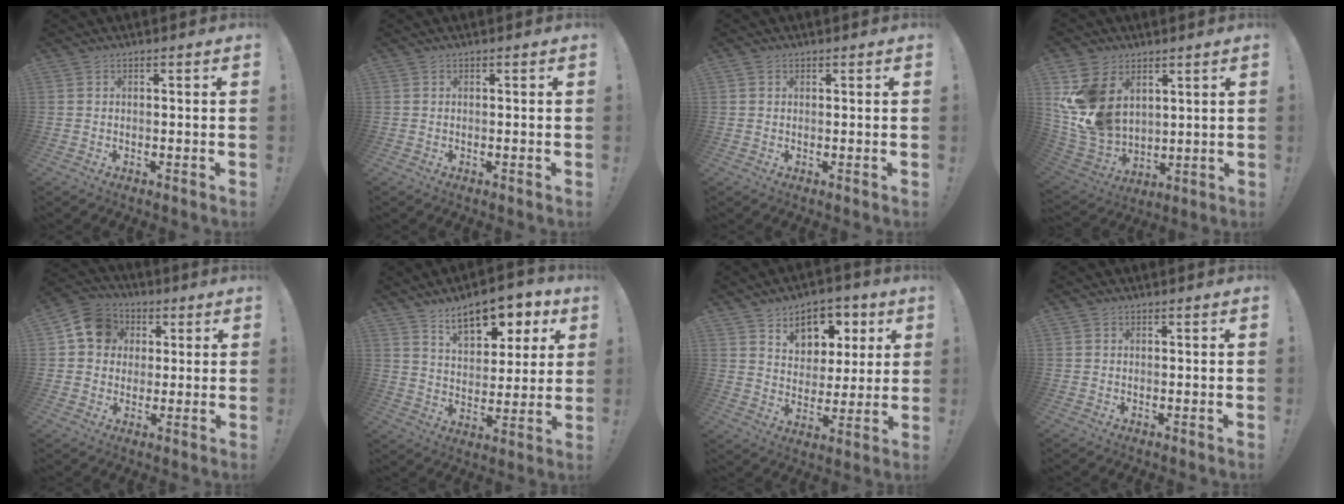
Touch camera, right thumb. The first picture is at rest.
{"total": 0.0}
{"total": 1.0, "force": [0.6, 0.8, 0.2], "torque": [0.003, -0.001, 0.010]}
{"total": 15.7, "force": [5.1, 11.7, 9.0], "torque": [-0.179, -0.033, 0.102]}
{"total": 11.8, "force": [3.3, 10.2, 5.1], "torque": [-0.066, -0.001, 0.068]}
{"total": 13.0, "force": [8.4, 6.7, 7.2], "torque": [-0.096, -0.053, 0.147]}
{"total": 10.1, "force": [5.7, 7.6, 3.4], "torque": [-0.037, -0.043, 0.108]}
{"total": 0.6, "force": [0.4, 0.4, 0.0], "torque": [0.006, -0.003, 0.007]}